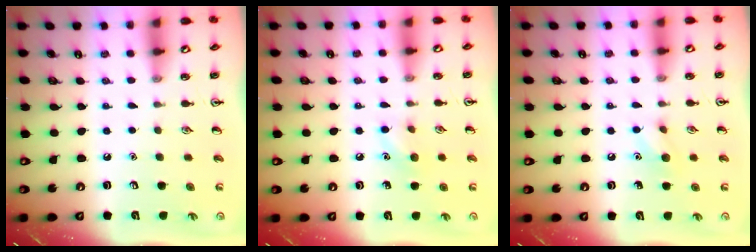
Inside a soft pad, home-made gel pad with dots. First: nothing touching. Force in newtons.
{"total": 6.4, "press": 6.2, "slide": 1.7}
{"total": 6.7, "press": 6.6, "slide": 1.5}